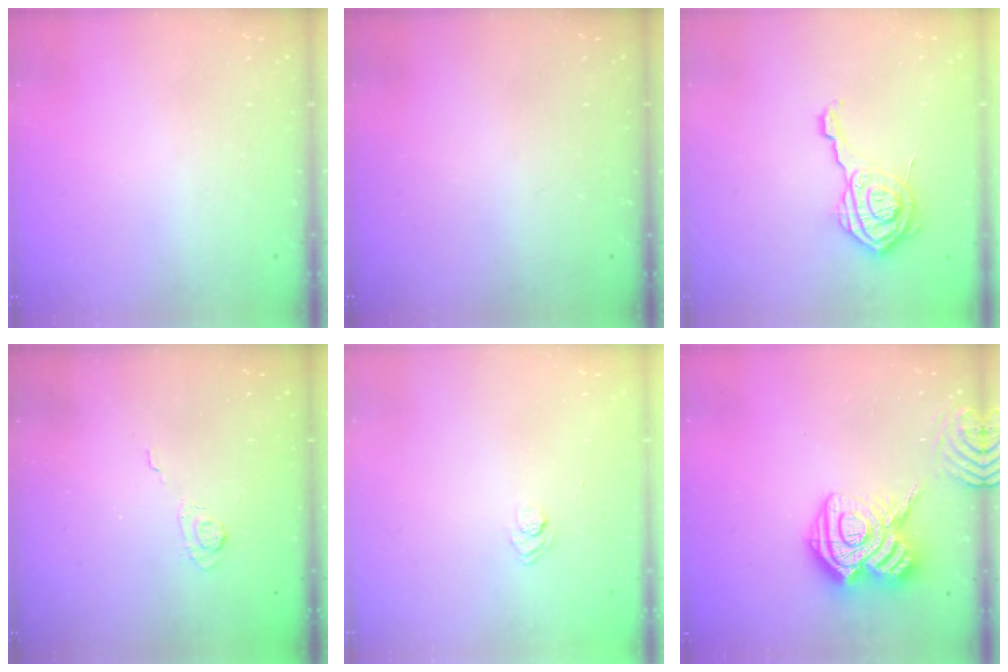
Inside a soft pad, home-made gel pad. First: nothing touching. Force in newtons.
{"total": 0.0}
{"total": 11.7, "press": 11.6, "slide": 0.7}
{"total": 3.1, "press": 2.7, "slide": 1.6}
{"total": 3.3, "press": 3.1, "slide": 1.1}
{"total": 18.1, "press": 18.1, "slide": 1.7}